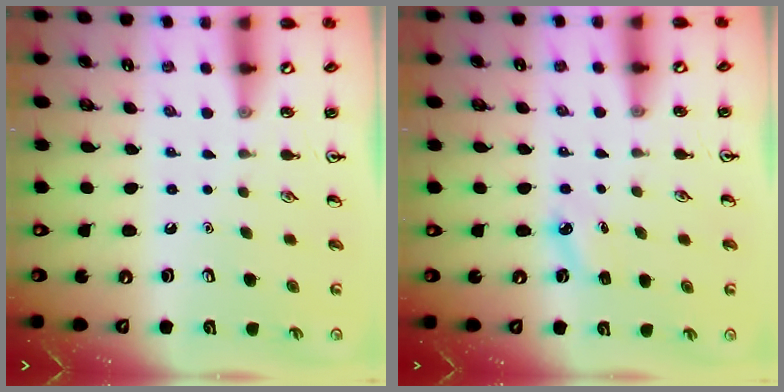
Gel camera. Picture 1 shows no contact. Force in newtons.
{"total": 3.9, "press": 3.7, "slide": 1.1}